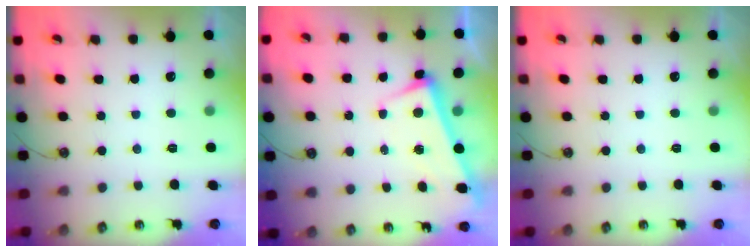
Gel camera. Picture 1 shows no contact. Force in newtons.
{"total": 3.3, "press": 3.2, "slide": 1.0}
{"total": 0.0}